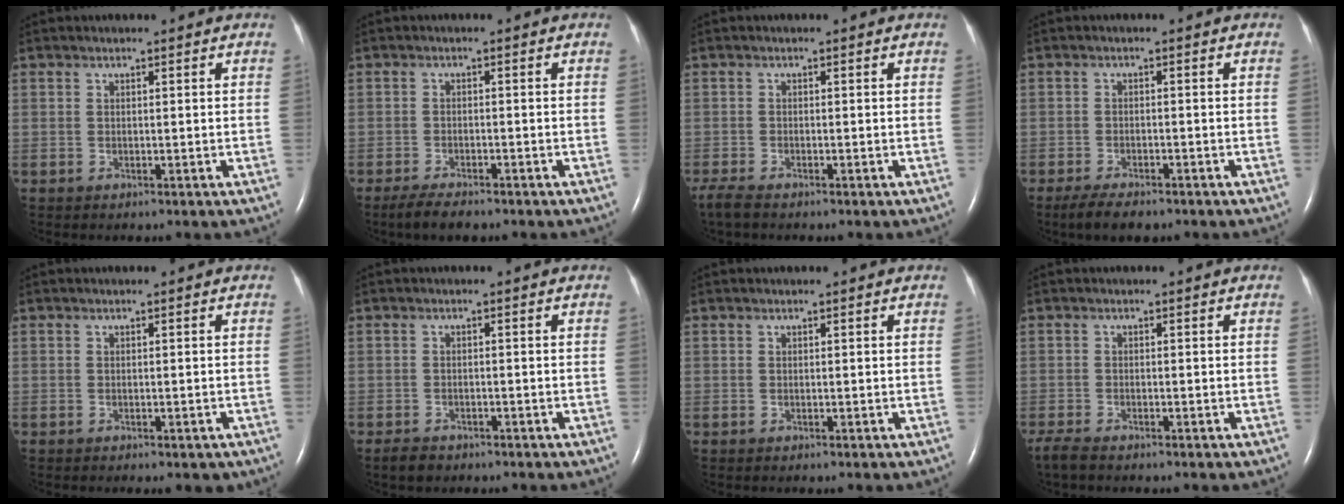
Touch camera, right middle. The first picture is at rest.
{"total": 4.0, "force": [-3.1, 0.9, 2.3], "torque": [-0.048, -0.009, -0.051]}
{"total": 2.9, "force": [-2.3, 0.5, 1.6], "torque": [-0.040, -0.011, -0.041]}
{"total": 4.8, "force": [-3.7, 1.4, 2.8], "torque": [-0.053, -0.009, -0.056]}
{"total": 2.0, "force": [-1.3, 0.9, 1.2], "torque": [-0.013, -0.004, -0.009]}
{"total": 2.1, "force": [-1.6, 1.1, 0.7], "torque": [-0.021, -0.001, -0.021]}
{"total": 0.0}
{"total": 2.5, "force": [-2.1, 0.4, 1.3], "torque": [-0.035, -0.009, -0.038]}